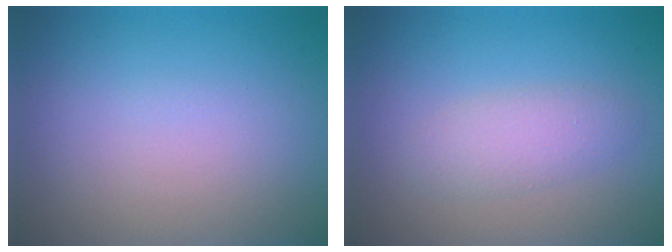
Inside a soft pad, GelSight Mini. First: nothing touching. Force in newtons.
{"total": 2.5, "press": 2.5, "slide": 0.1}